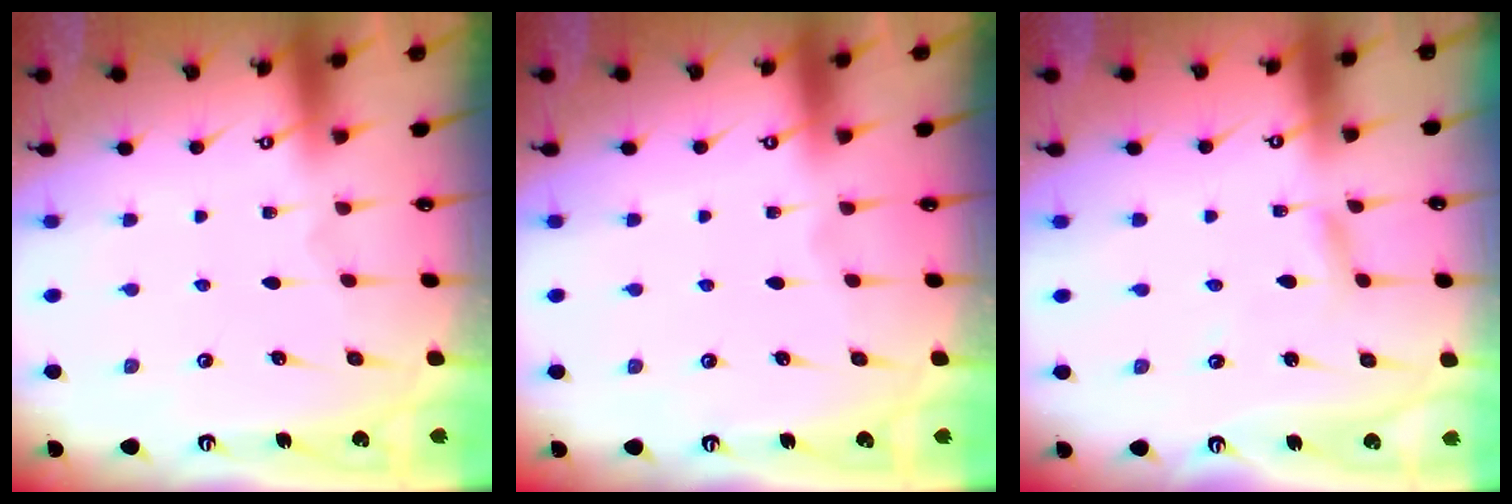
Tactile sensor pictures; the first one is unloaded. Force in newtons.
{"total": 0.0}
{"total": 3.1, "press": 3.0, "slide": 0.3}